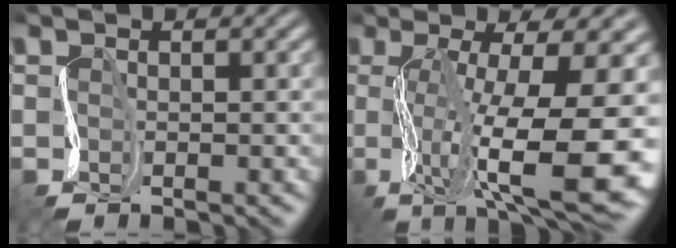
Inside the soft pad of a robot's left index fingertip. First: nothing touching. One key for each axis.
{"total": 15.2, "fx": -2.1, "fy": 5.1, "fz": 14.1, "tx": -0.222, "ty": -0.008, "tz": -0.010}